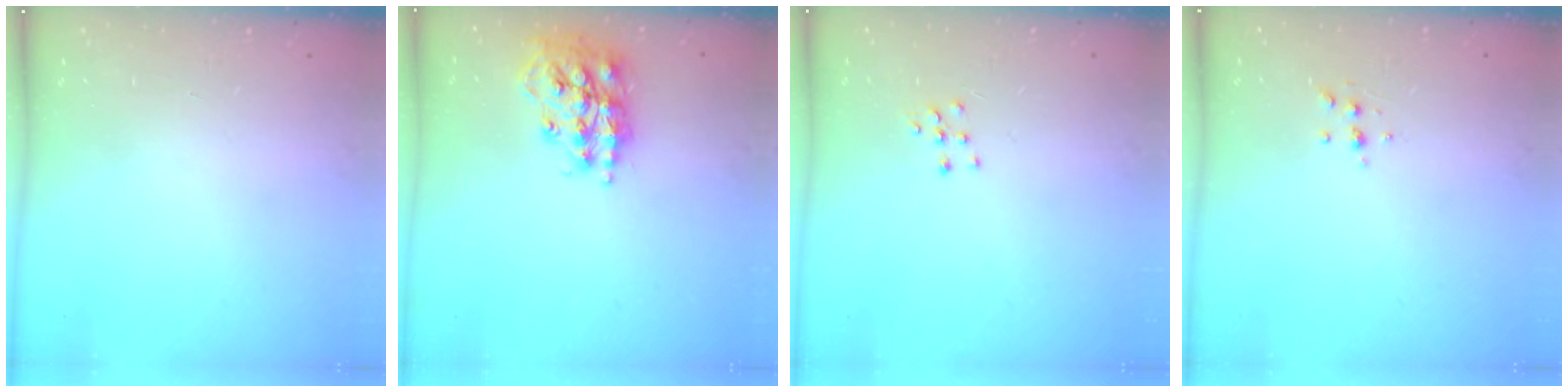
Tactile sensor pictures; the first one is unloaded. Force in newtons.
{"total": 18.7, "press": 18.6, "slide": 1.6}
{"total": 5.3, "press": 5.3, "slide": 0.5}
{"total": 4.4, "press": 4.4, "slide": 0.7}